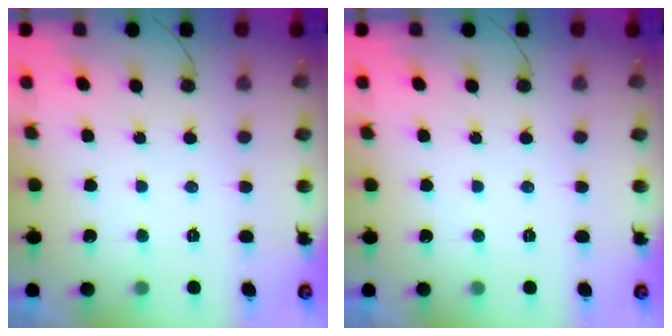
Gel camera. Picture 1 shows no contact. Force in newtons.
{"total": 1.7, "press": 1.7, "slide": 0.1}